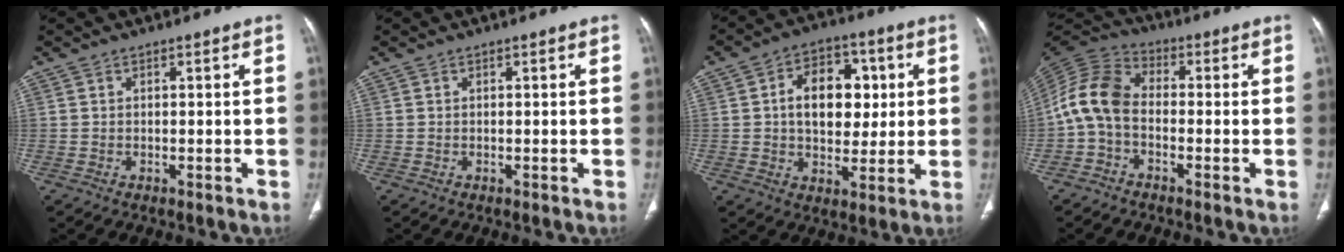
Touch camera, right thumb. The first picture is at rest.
{"total": 0.0}
{"total": 13.4, "force": [2.1, 9.2, 9.6], "torque": [-0.102, 0.010, 0.032]}
{"total": 9.4, "force": [-1.8, 6.2, 6.8], "torque": [-0.135, 0.031, -0.053]}